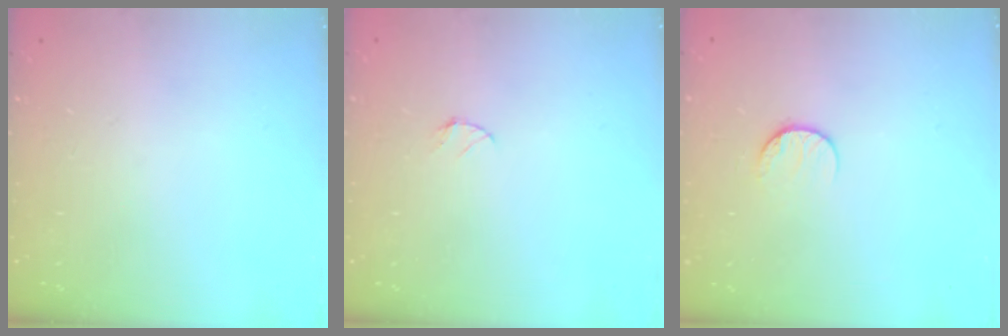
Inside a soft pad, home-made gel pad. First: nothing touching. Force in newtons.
{"total": 4.0, "press": 4.0, "slide": 0.5}
{"total": 8.5, "press": 8.5, "slide": 0.8}